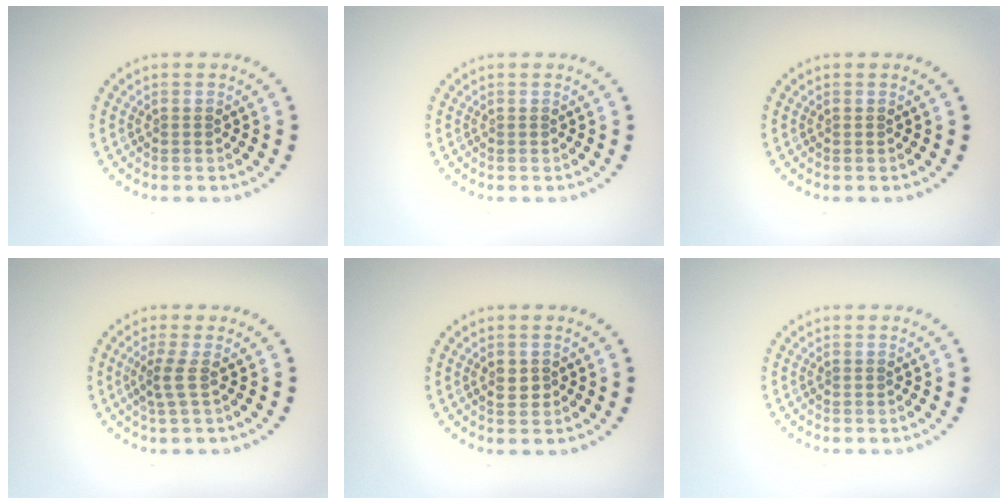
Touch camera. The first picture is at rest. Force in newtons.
{"total": 0.0}
{"total": 0.0}
{"total": 1.9, "press": 1.3, "slide": 1.4}
{"total": 1.4, "press": 1.4, "slide": 0.1}
{"total": 0.0}